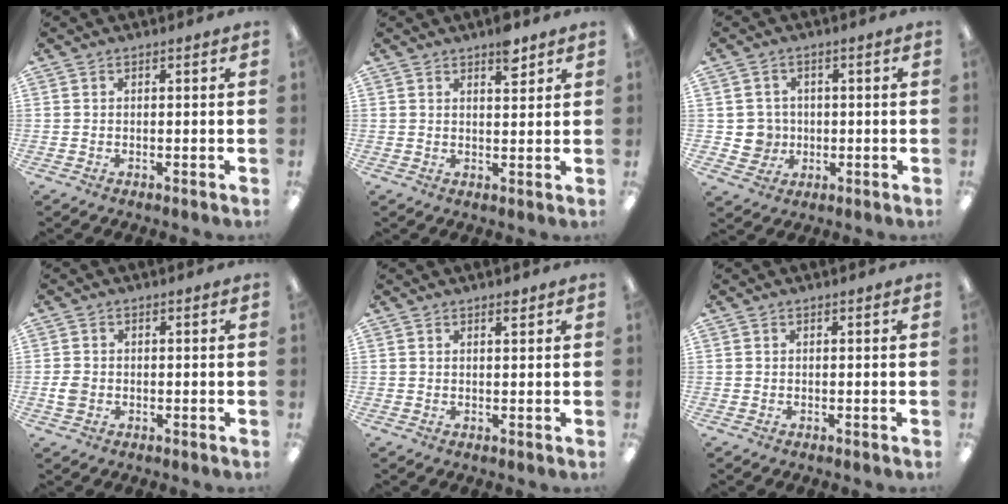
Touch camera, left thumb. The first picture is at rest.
{"total": 5.0, "force": [3.5, 1.8, 3.1], "torque": [-0.027, -0.021, 0.053]}
{"total": 5.2, "force": [-0.2, 5.1, 0.9], "torque": [-0.013, 0.008, -0.001]}
{"total": 3.1, "force": [-0.4, 2.5, 1.8], "torque": [-0.022, 0.004, -0.009]}
{"total": 1.3, "force": [1.1, 0.2, 0.6], "torque": [-0.005, -0.004, 0.018]}
{"total": 0.0}